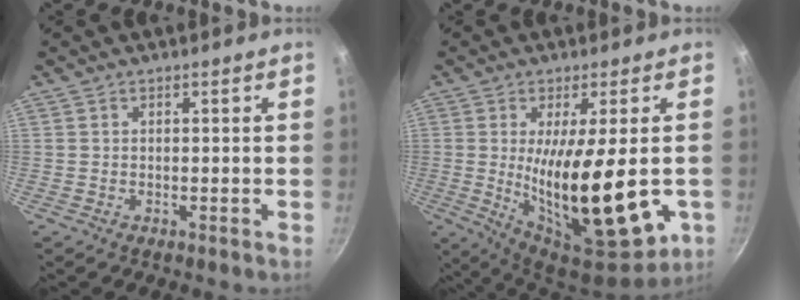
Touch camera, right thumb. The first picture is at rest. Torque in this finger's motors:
{"motor_torque": [2.33, 2.68, 2.27, 0.23, 0.67]}